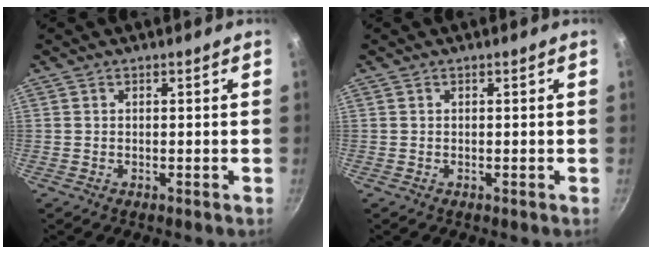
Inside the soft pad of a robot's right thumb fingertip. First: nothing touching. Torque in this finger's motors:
{"motor_torque": [-0.45, -0.46, 0.40, -0.21, 0.07]}